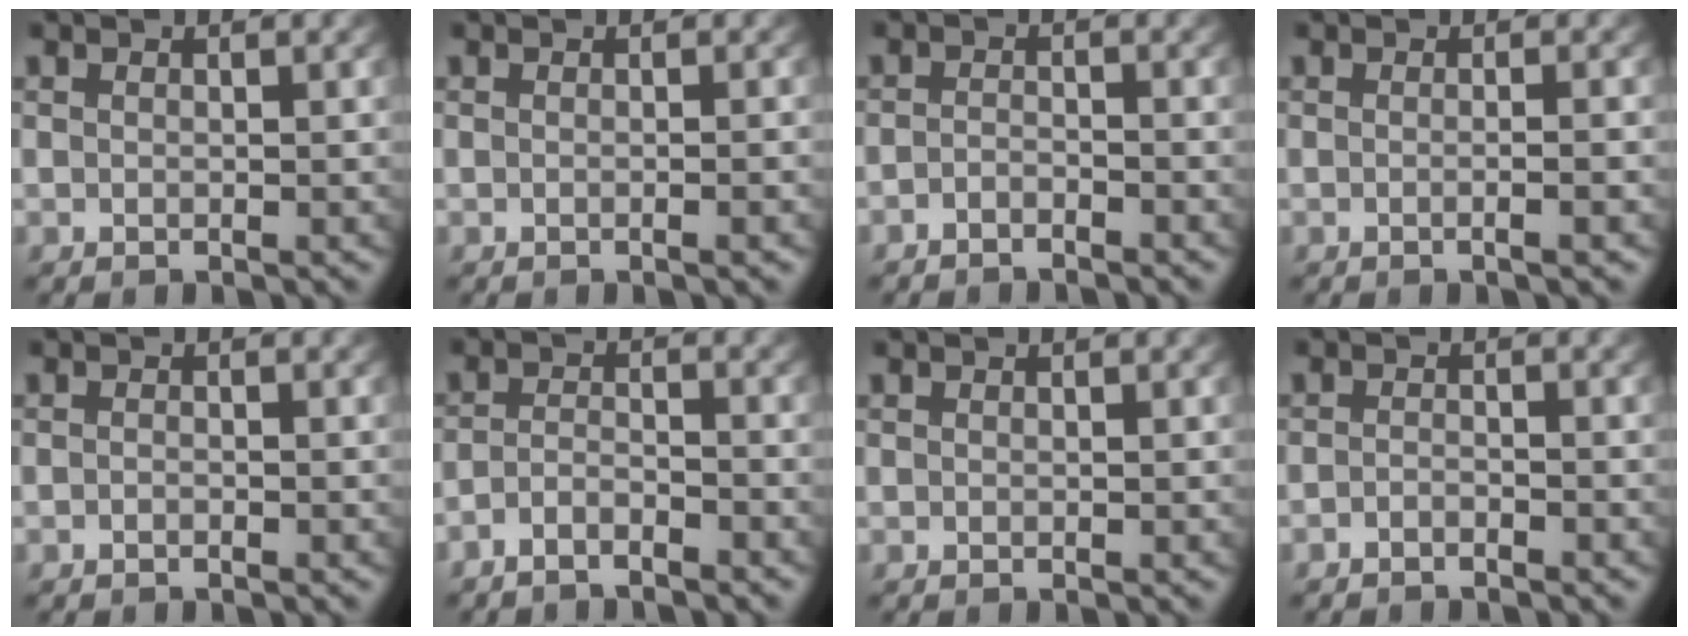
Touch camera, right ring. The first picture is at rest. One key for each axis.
{"total": 0.5, "fx": -0.3, "fy": -0.3, "fz": 0.4, "tx": -0.008, "ty": 0.003, "tz": -0.008}
{"total": 1.9, "fx": -1.9, "fy": 0.3, "fz": 0.1, "tx": -0.006, "ty": -0.009, "tz": -0.032}
{"total": 1.1, "fx": -0.5, "fy": -0.5, "fz": 0.9, "tx": -0.019, "ty": -0.001, "tz": -0.010}
{"total": 0.6, "fx": -0.5, "fy": -0.1, "fz": 0.1, "tx": -0.006, "ty": -0.005, "tz": -0.007}
{"total": 2.9, "fx": -2.7, "fy": 0.8, "fz": 0.8, "tx": -0.013, "ty": -0.008, "tz": -0.047}
{"total": 0.0}
{"total": 1.5, "fx": -1.4, "fy": 0.2, "fz": 0.1, "tx": -0.007, "ty": -0.008, "tz": -0.025}